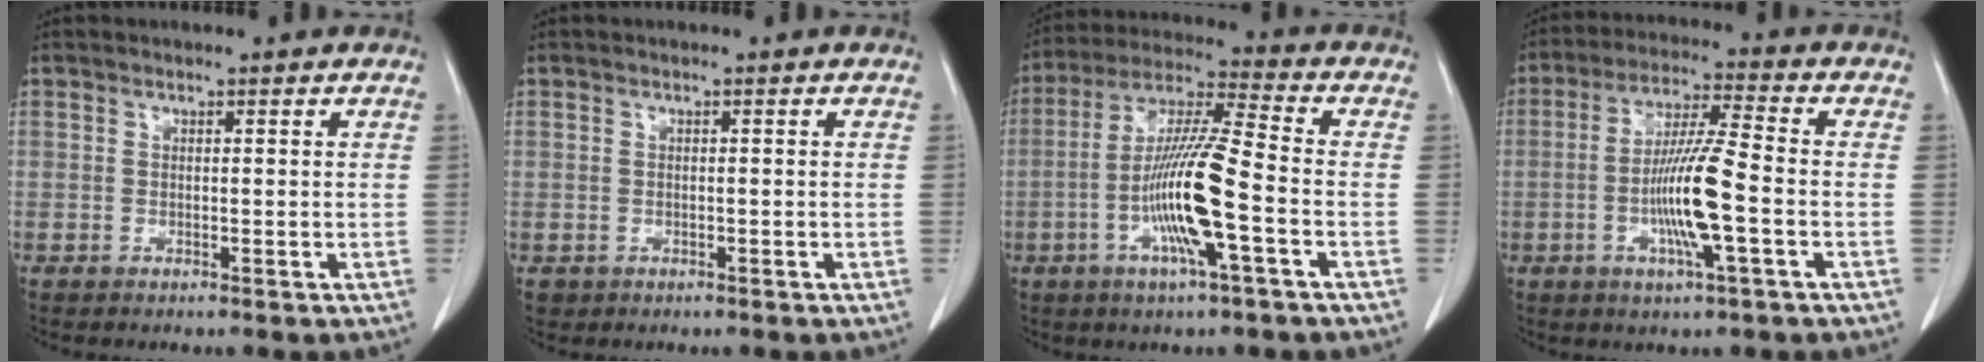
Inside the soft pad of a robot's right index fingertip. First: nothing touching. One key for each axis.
{"total": 1.8, "fx": -0.5, "fy": 1.7, "fz": 0.4, "tx": -0.008, "ty": 0.002, "tz": 0.000}
{"total": 14.3, "fx": -4.0, "fy": 0.8, "fz": 13.7, "tx": -0.271, "ty": -0.003, "tz": -0.078}
{"total": 11.5, "fx": -2.7, "fy": 0.5, "fz": 11.1, "tx": -0.215, "ty": -0.005, "tz": -0.055}